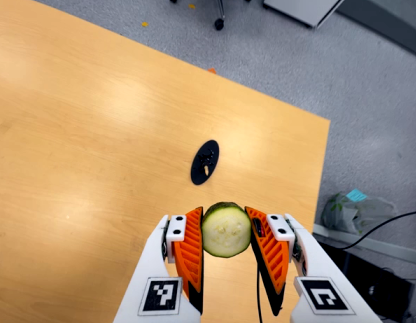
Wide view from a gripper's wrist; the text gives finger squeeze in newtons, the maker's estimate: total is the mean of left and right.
{"total": 10.5, "left": 9.3, "right": 11.7}